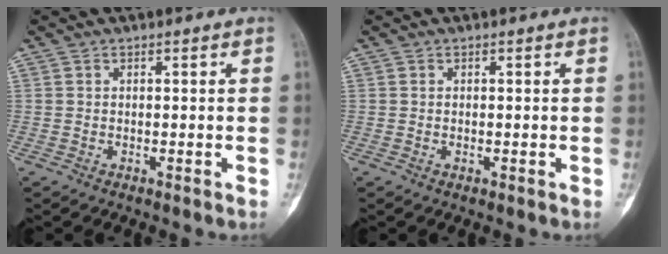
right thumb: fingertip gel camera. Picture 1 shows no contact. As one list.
[{"total": 0.0}]